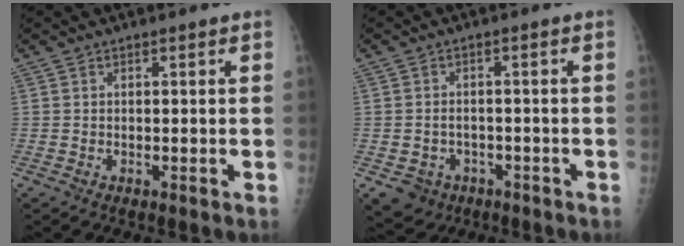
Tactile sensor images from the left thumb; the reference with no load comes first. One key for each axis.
{"total": 6.2, "fx": -2.9, "fy": 5.1, "fz": 1.9, "tx": -0.023, "ty": 0.021, "tz": -0.032}